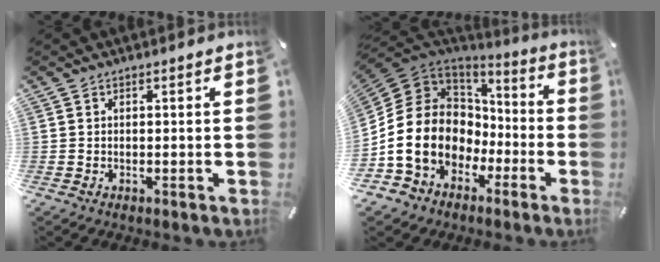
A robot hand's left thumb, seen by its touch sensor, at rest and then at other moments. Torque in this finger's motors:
{"motor_torque": [0.51, 4.49, 1.53, 1.24, 0.32]}